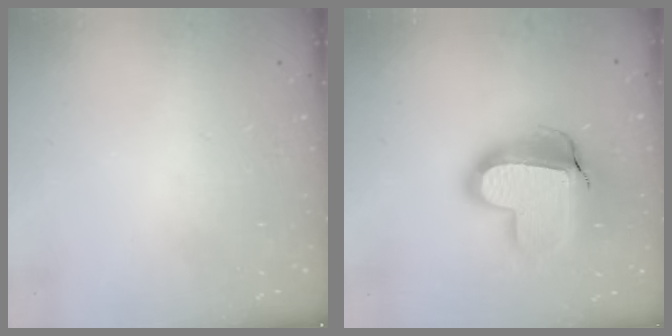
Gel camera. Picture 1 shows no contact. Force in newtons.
{"total": 19.2, "press": 19.2, "slide": 1.5}